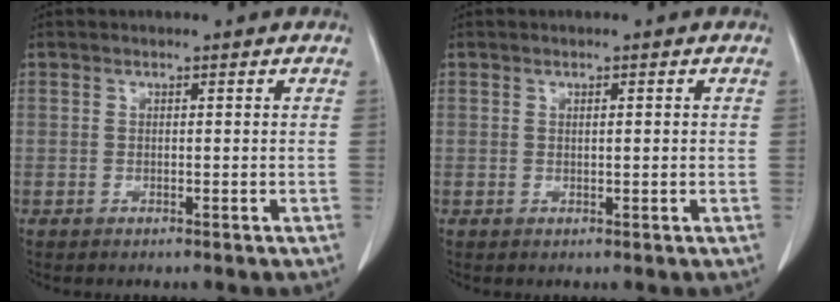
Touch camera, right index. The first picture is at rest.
{"total": 0.8, "force": [0.2, 0.2, 0.8], "torque": [-0.016, 0.001, 0.005]}